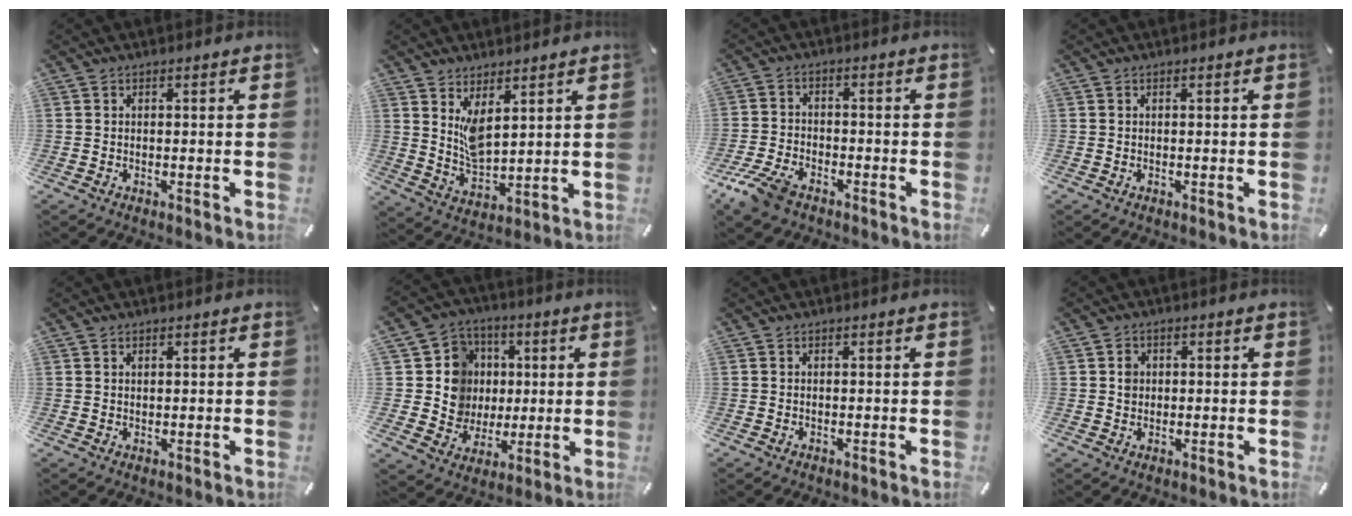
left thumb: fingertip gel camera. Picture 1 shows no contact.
{"total": 6.7, "force": [4.2, 3.2, 4.1], "torque": [-0.091, -0.025, 0.077]}
{"total": 7.2, "force": [-4.8, 3.8, 3.8], "torque": [-0.091, 0.015, -0.094]}
{"total": 0.0}
{"total": 0.8, "force": [0.6, 0.5, 0.2], "torque": [-0.003, 0.000, 0.011]}
{"total": 12.8, "force": [1.5, 12.5, 2.7], "torque": [-0.031, -0.007, 0.039]}
{"total": 0.0}
{"total": 2.5, "force": [0.1, 2.3, 0.9], "torque": [-0.013, 0.003, -0.002]}